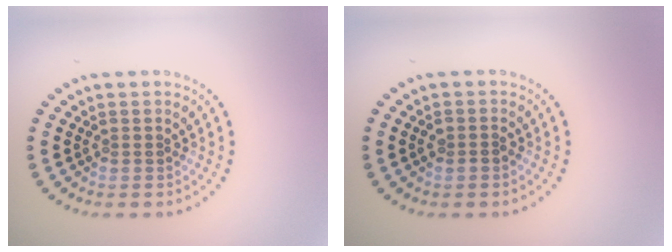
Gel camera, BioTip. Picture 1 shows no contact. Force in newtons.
{"total": 1.0, "press": 0.9, "slide": 0.4}